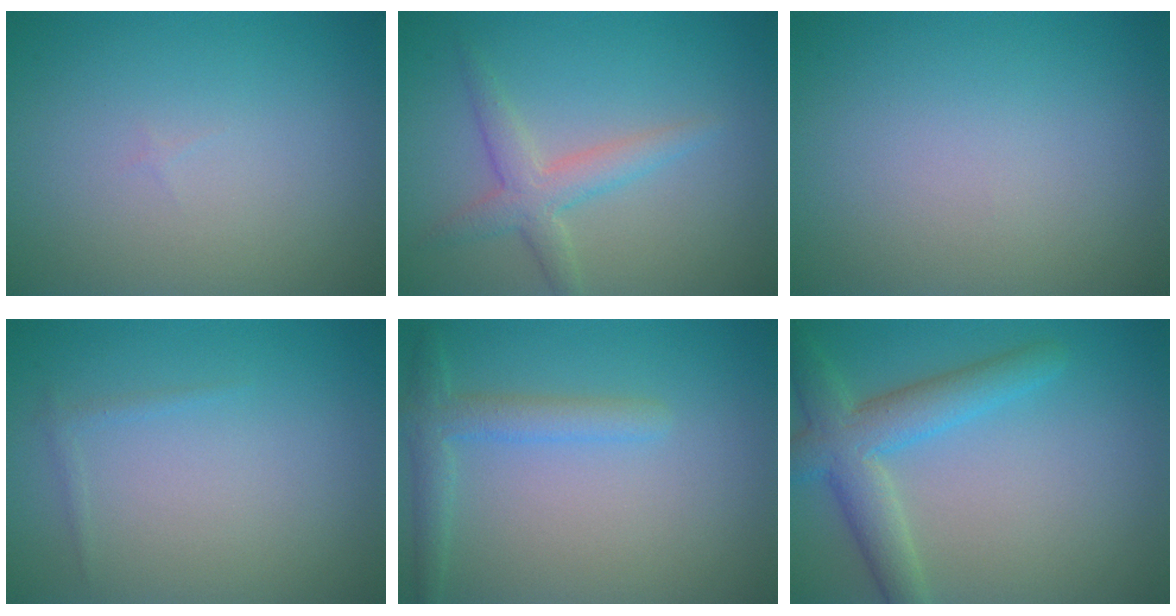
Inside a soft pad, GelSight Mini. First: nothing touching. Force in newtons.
{"total": 2.9, "press": 2.9, "slide": 0.1}
{"total": 0.0}
{"total": 0.6, "press": 0.6, "slide": 0.1}
{"total": 2.6, "press": 2.6, "slide": 0.2}
{"total": 5.0, "press": 5.0, "slide": 0.2}